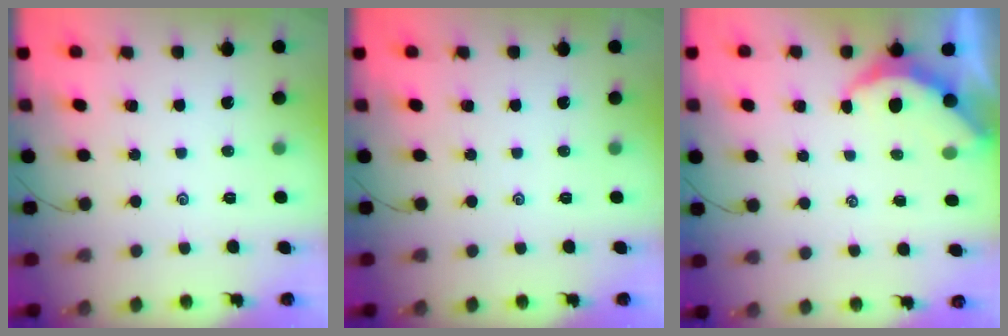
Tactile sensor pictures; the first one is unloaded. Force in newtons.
{"total": 0.0}
{"total": 4.4, "press": 4.4, "slide": 0.3}